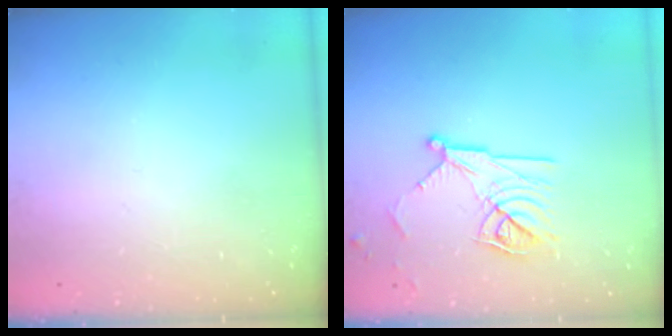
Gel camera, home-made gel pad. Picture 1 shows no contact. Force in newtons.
{"total": 13.5, "press": 13.5, "slide": 0.2}